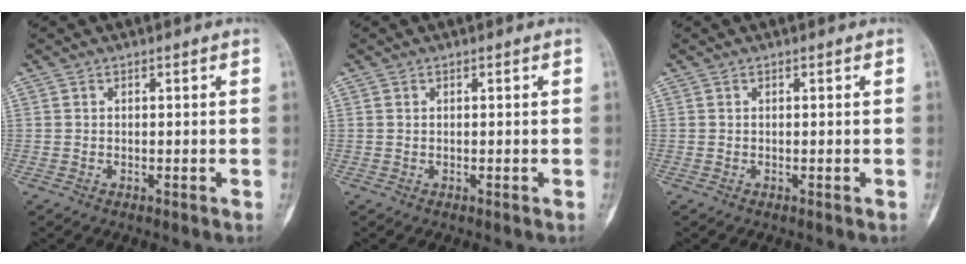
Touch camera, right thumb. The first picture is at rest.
{"total": 0.0}
{"total": 0.0}